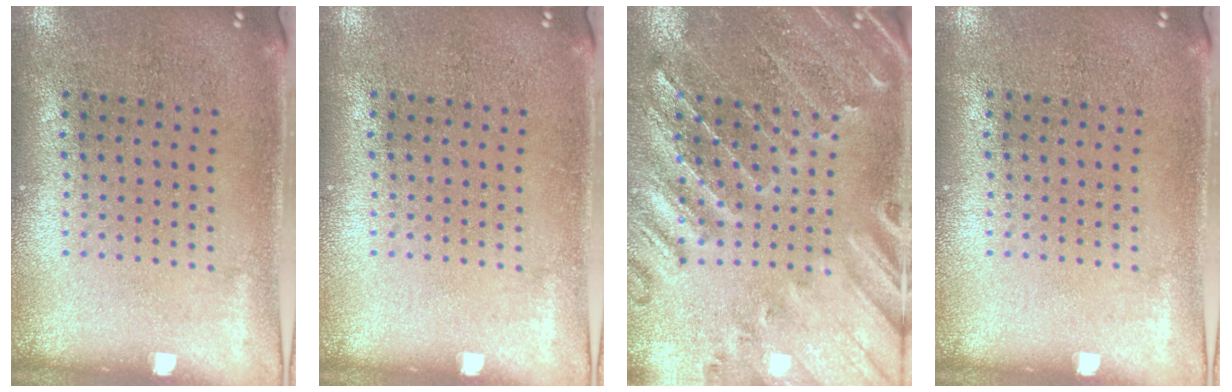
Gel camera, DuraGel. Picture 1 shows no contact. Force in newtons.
{"total": 0.0}
{"total": 1.1, "press": 1.1, "slide": 0.3}
{"total": 0.0}